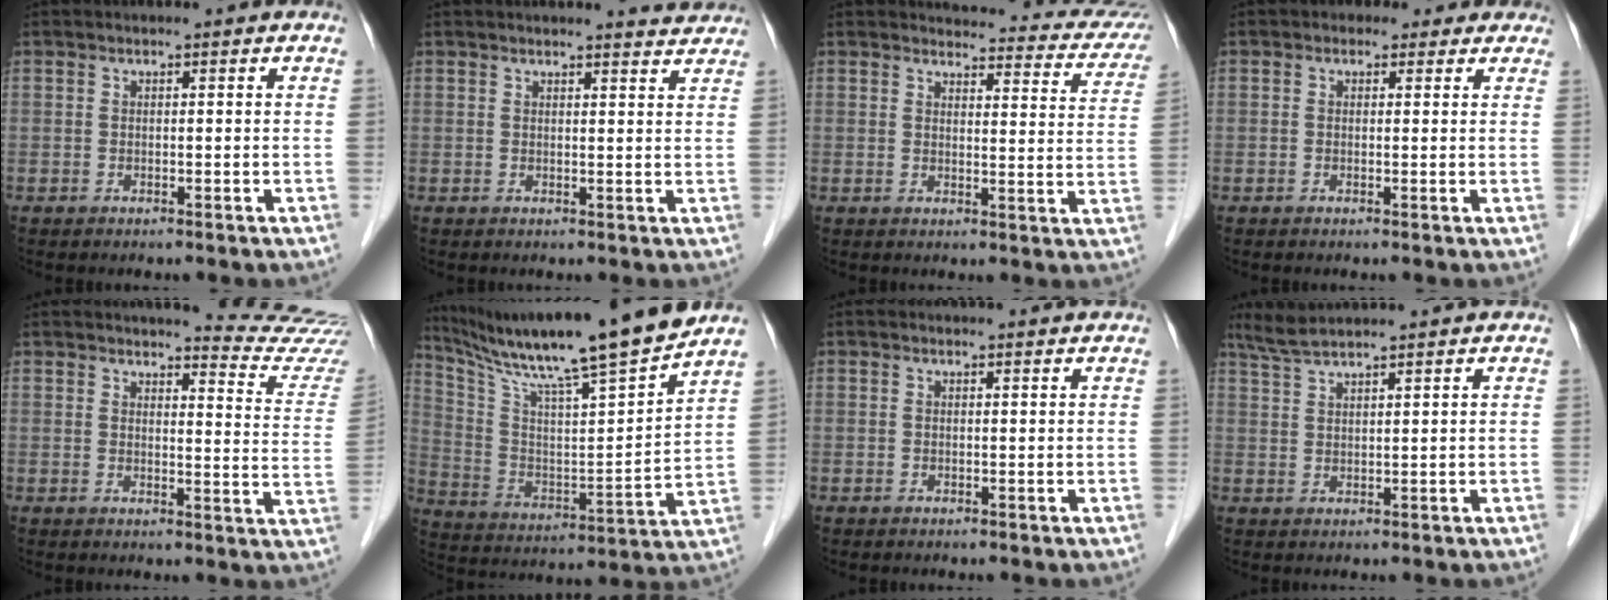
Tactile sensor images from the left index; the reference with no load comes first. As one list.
[{"total": 4.0, "force": [4.0, 0.2, 0.6], "torque": [-0.012, -0.008, 0.033]}, {"total": 15.7, "force": [15.1, 3.5, 2.7], "torque": [0.010, -0.058, 0.135]}, {"total": 3.3, "force": [2.2, 2.4, 0.7], "torque": [0.002, 0.010, 0.016]}, {"total": 12.8, "force": [12.6, -0.8, 2.4], "torque": [-0.020, -0.108, 0.121]}, {"total": 21.3, "force": [18.0, -1.0, 11.4], "torque": [-0.204, -0.015, 0.293]}, {"total": 1.1, "force": [1.1, -0.1, 0.0], "torque": [-0.011, -0.003, 0.010]}, {"total": 5.3, "force": [4.8, -0.8, 2.2], "torque": [-0.044, 0.030, 0.092]}]